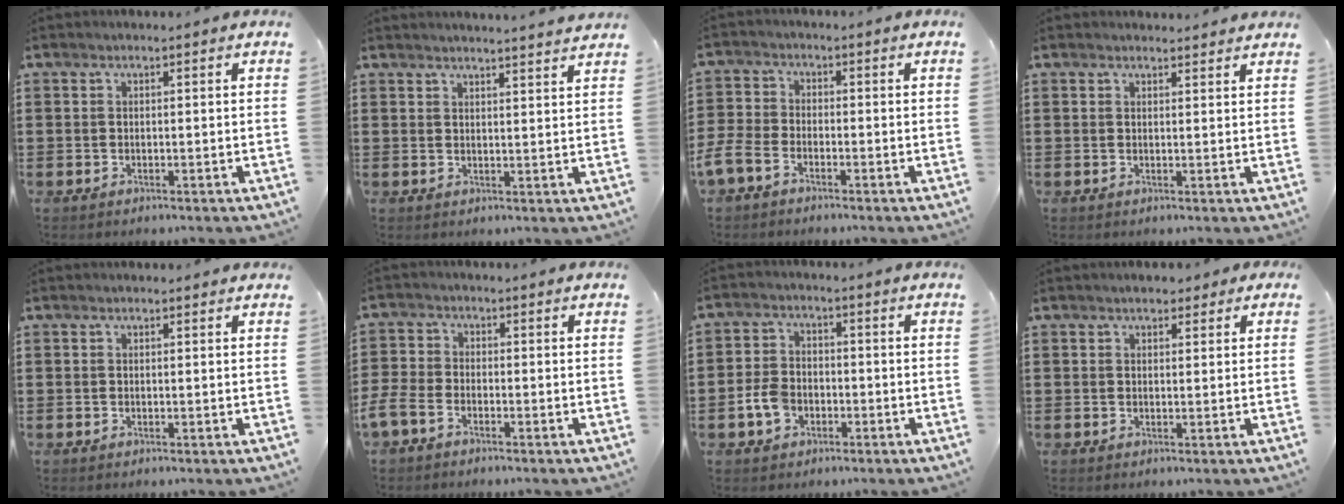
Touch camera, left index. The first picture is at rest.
{"total": 2.5, "force": [2.5, -0.6, 0.1], "torque": [-0.009, -0.011, 0.046]}
{"total": 3.6, "force": [-2.9, 1.6, 1.6], "torque": [-0.057, -0.002, -0.065]}
{"total": 1.4, "force": [1.4, 0.2, 0.1], "torque": [-0.005, 0.002, 0.027]}
{"total": 0.0}
{"total": 3.1, "force": [-2.4, 1.3, 1.3], "torque": [-0.045, -0.001, -0.054]}
{"total": 4.8, "force": [-1.9, 3.4, 2.8], "torque": [-0.073, 0.002, -0.040]}
{"total": 2.1, "force": [1.6, 1.0, 0.9], "torque": [-0.013, 0.005, 0.027]}